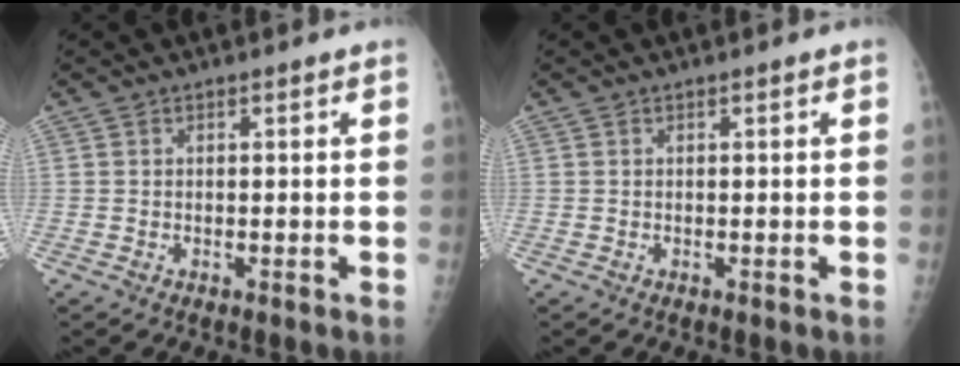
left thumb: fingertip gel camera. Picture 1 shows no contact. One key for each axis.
{"total": 0.0}